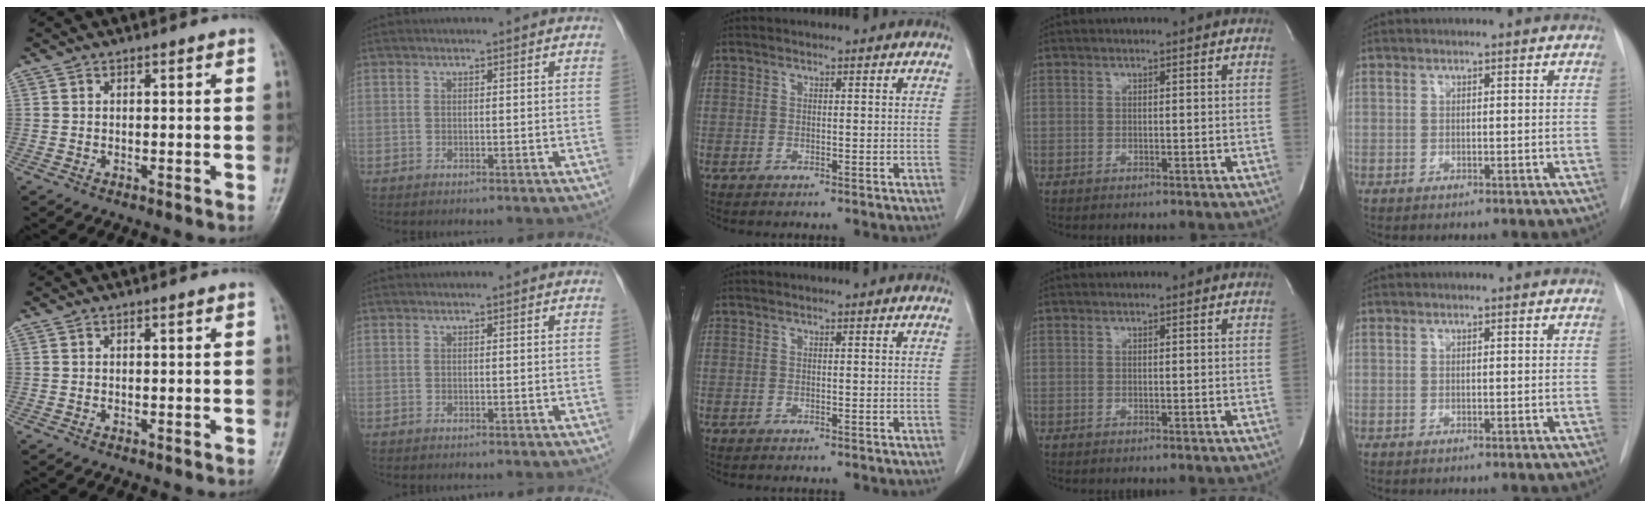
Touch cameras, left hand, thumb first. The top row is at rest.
{}